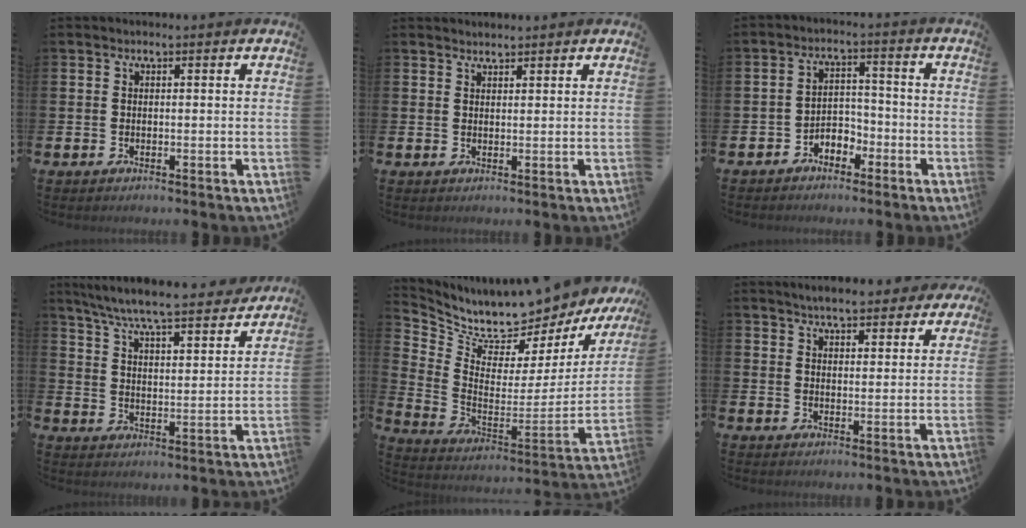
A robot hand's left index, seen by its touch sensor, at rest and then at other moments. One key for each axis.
{"total": 1.6, "fx": 1.6, "fy": 0.4, "fz": -0.1, "tx": 0.013, "ty": -0.006, "tz": 0.027}
{"total": 3.1, "fx": -2.6, "fy": 1.6, "fz": 0.5, "tx": -0.018, "ty": 0.006, "tz": -0.058}
{"total": 7.7, "fx": 7.2, "fy": 0.2, "fz": 2.6, "tx": -0.076, "ty": -0.054, "tz": 0.124}
{"total": 8.2, "fx": 7.9, "fy": 1.8, "fz": 1.1, "tx": -0.064, "ty": -0.078, "tz": 0.131}
{"total": 4.8, "fx": 4.6, "fy": 1.0, "fz": 1.2, "tx": -0.022, "ty": -0.019, "tz": 0.079}